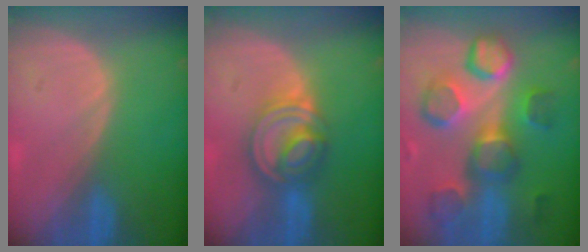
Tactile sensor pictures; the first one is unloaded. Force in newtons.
{"total": 7.7, "press": 6.7, "slide": 3.8}
{"total": 11.0, "press": 10.6, "slide": 2.7}